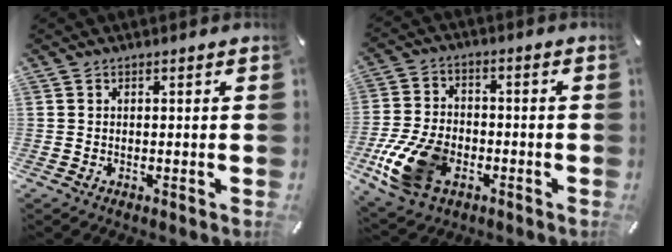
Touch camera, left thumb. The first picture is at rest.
{"total": 14.5, "force": [-5.4, 9.6, 9.3], "torque": [-0.183, 0.024, -0.094]}